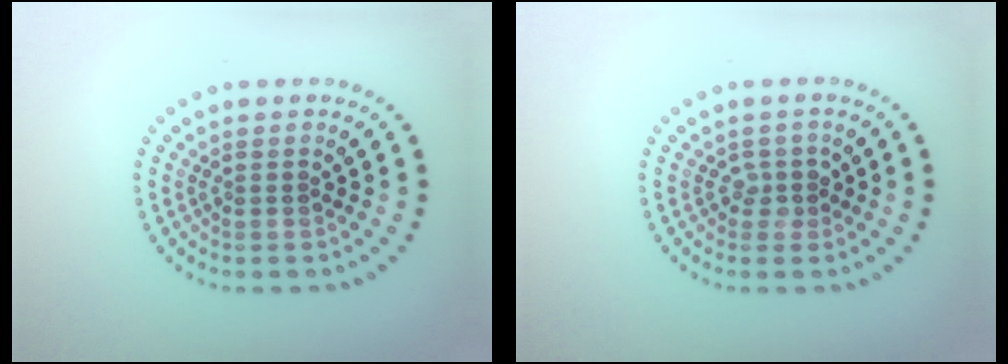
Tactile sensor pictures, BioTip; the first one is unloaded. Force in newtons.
{"total": 1.3, "press": 1.1, "slide": 0.8}